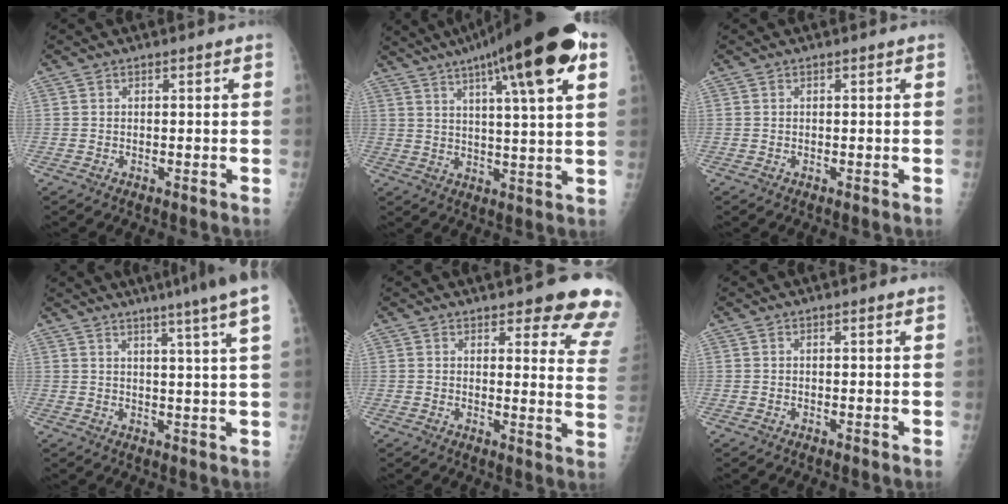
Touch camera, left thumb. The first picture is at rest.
{"total": 22.0, "force": [11.4, 4.0, 18.4], "torque": [-0.270, -0.002, 0.165]}
{"total": 0.0}
{"total": 10.2, "force": [7.2, -1.4, 7.1], "torque": [-0.096, -0.029, 0.079]}
{"total": 13.5, "force": [10.7, 3.7, 7.2], "torque": [-0.037, -0.062, 0.102]}
{"total": 0.7, "force": [0.5, 0.0, 0.5], "torque": [-0.006, 0.000, 0.008]}